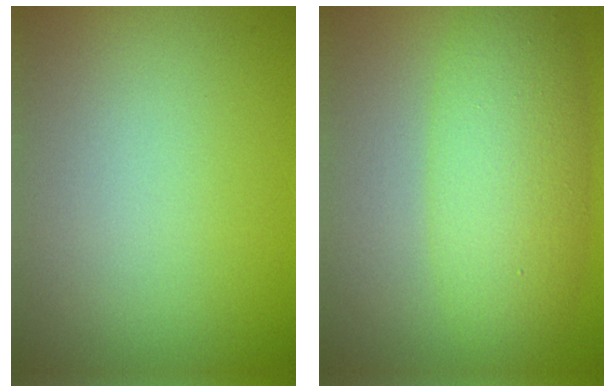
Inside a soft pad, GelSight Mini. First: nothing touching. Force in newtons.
{"total": 6.3, "press": 6.3, "slide": 0.0}